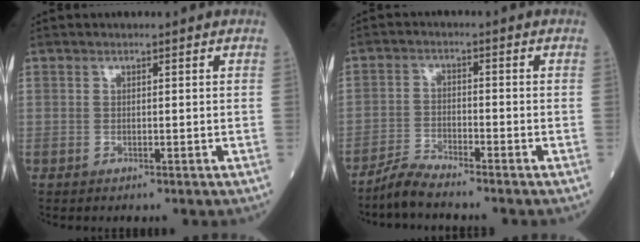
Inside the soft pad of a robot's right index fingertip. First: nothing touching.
{"total": 3.9, "force": [-3.8, -0.4, 0.9], "torque": [-0.020, -0.018, -0.077]}